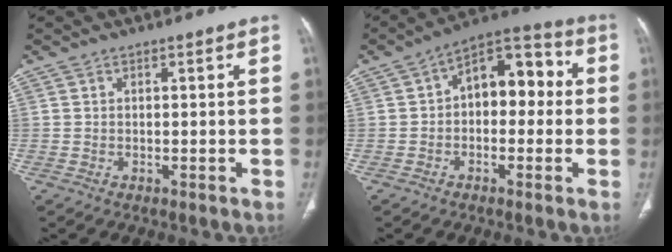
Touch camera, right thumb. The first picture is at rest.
{"total": 11.7, "force": [0.8, 7.2, 9.2], "torque": [-0.088, 0.042, -0.004]}